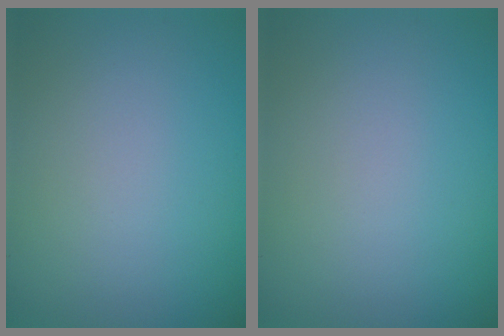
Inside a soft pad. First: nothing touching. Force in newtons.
{"total": 0.0}